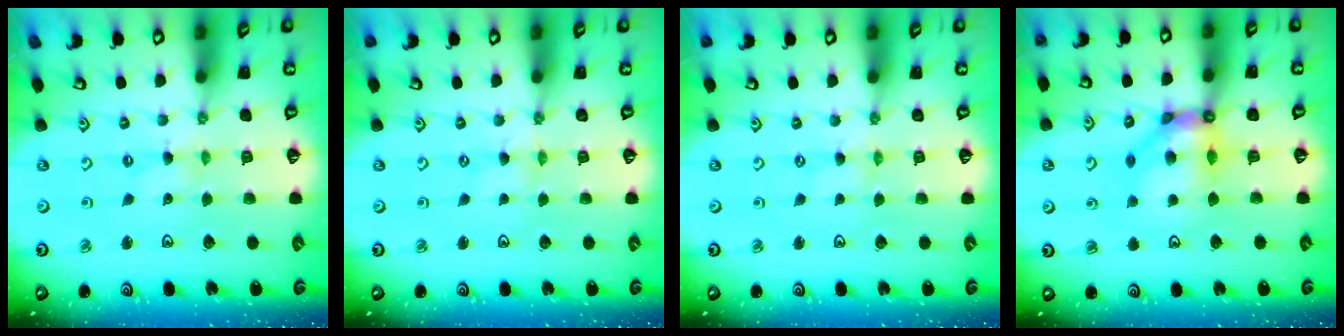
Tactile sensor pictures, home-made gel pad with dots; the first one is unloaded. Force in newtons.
{"total": 0.0}
{"total": 0.0}
{"total": 10.6, "press": 10.5, "slide": 0.9}